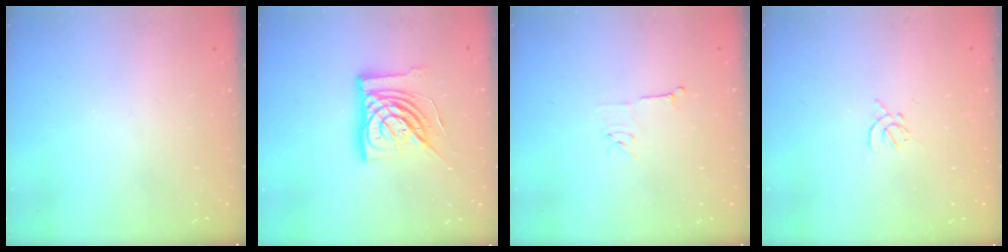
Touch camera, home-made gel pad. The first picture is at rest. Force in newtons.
{"total": 15.7, "press": 15.7, "slide": 1.5}
{"total": 6.0, "press": 6.0, "slide": 0.5}
{"total": 1.4, "press": 1.3, "slide": 0.5}